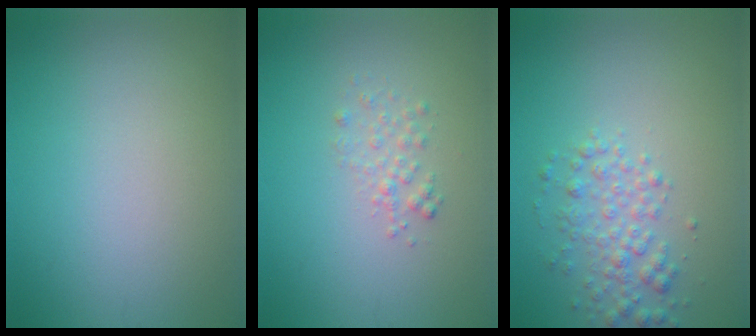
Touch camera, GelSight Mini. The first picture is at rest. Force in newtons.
{"total": 1.4, "press": 1.4, "slide": 0.1}
{"total": 2.8, "press": 2.8, "slide": 0.1}